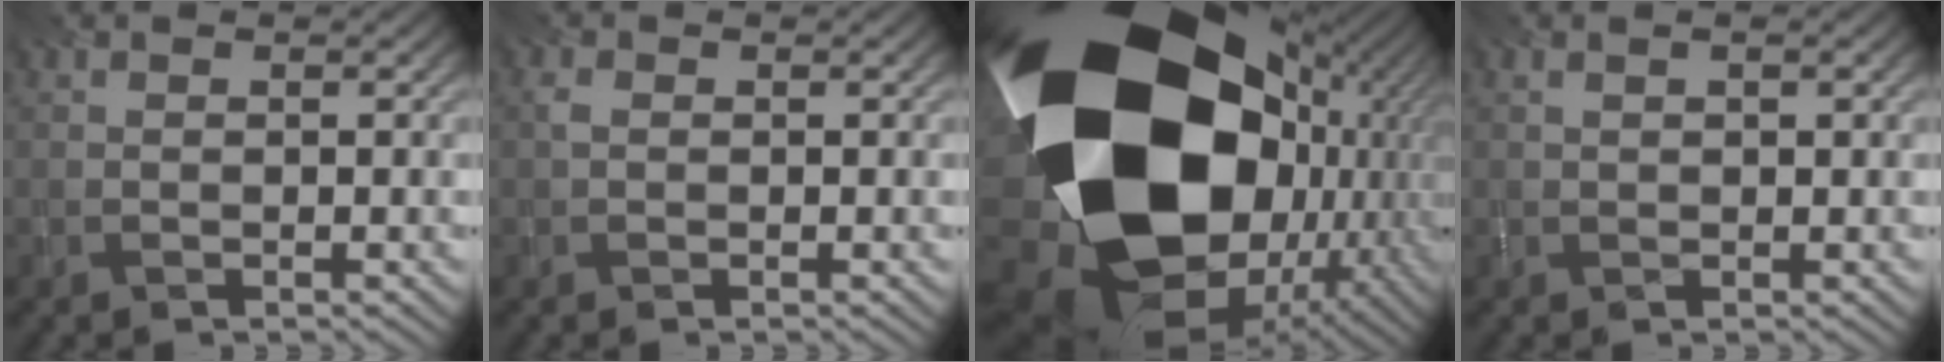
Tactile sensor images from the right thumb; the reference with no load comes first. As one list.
[{"total": 0.9, "force": [0.0, 0.7, 0.7], "torque": [-0.018, 0.002, -0.002]}, {"total": 23.6, "force": [-0.3, 16.0, 17.4], "torque": [-0.363, -0.084, 0.028]}, {"total": 1.4, "force": [0.7, 0.6, 1.1], "torque": [-0.022, 0.001, 0.018]}]